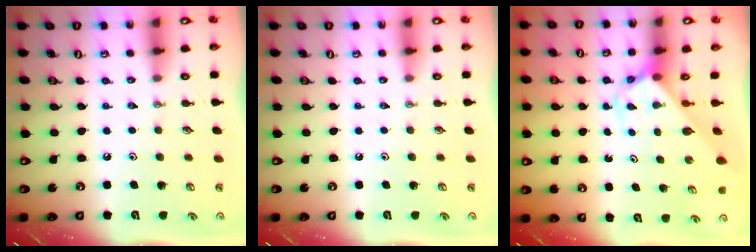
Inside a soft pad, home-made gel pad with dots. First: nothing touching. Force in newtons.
{"total": 0.0}
{"total": 2.7, "press": 2.7, "slide": 0.2}